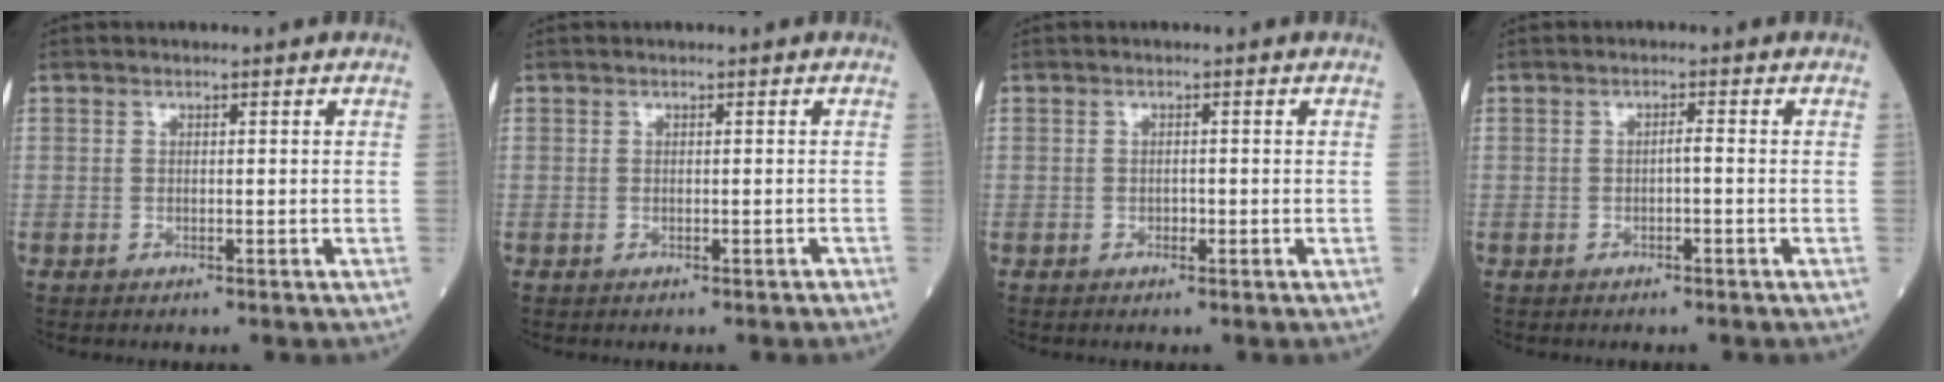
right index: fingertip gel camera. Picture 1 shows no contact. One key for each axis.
{"total": 0.0}
{"total": 0.8, "fx": -0.3, "fy": 0.5, "fz": 0.6, "tx": -0.012, "ty": 0.001, "tz": -0.005}
{"total": 1.1, "fx": -0.3, "fy": 0.1, "fz": 1.1, "tx": -0.016, "ty": 0.003, "tz": -0.005}